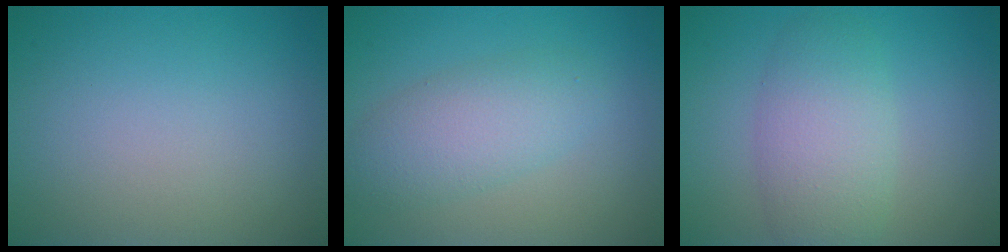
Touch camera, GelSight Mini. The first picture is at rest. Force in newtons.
{"total": 4.0, "press": 4.0, "slide": 0.1}
{"total": 4.8, "press": 4.8, "slide": 0.3}